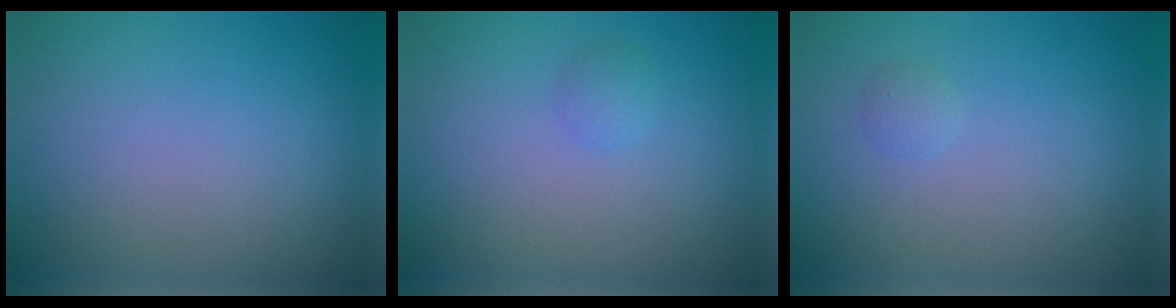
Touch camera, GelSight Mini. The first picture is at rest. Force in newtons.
{"total": 0.9, "press": 0.9, "slide": 0.0}
{"total": 0.8, "press": 0.8, "slide": 0.0}